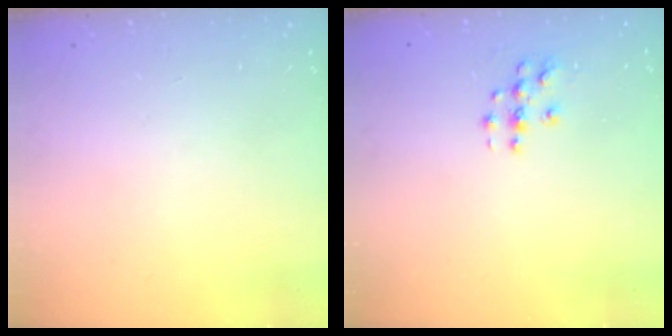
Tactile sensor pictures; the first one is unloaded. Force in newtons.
{"total": 4.3, "press": 4.3, "slide": 0.6}